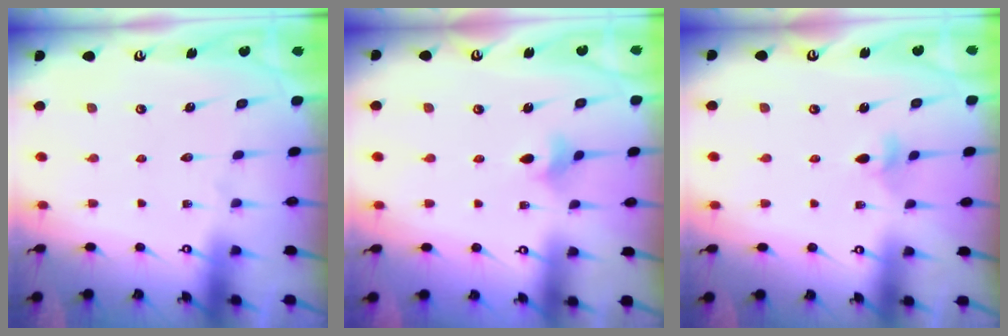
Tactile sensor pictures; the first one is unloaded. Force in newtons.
{"total": 3.5, "press": 3.5, "slide": 0.5}
{"total": 3.2, "press": 3.2, "slide": 0.4}